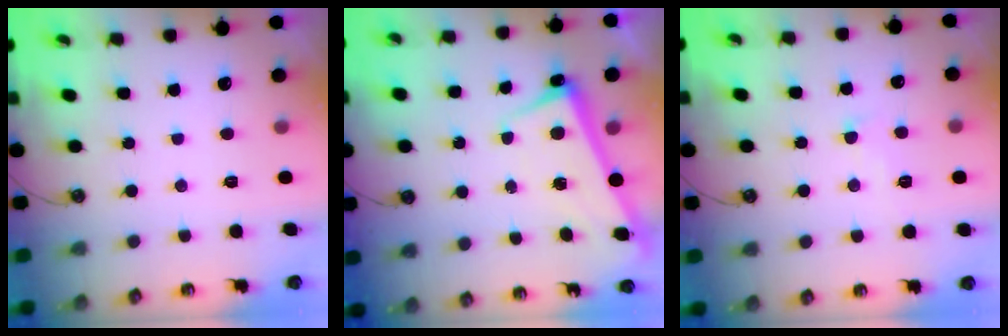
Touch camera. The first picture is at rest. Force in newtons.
{"total": 2.6, "press": 2.4, "slide": 0.9}
{"total": 0.8, "press": 0.4, "slide": 0.7}